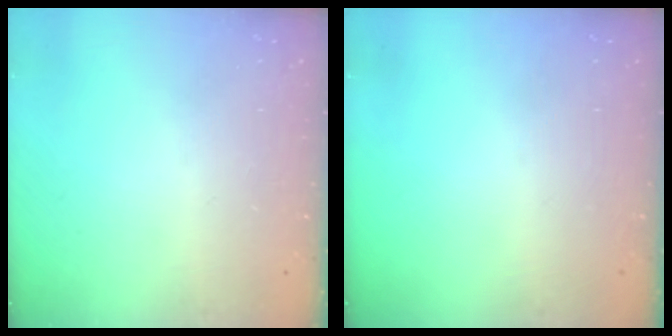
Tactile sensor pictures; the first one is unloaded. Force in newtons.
{"total": 0.0}